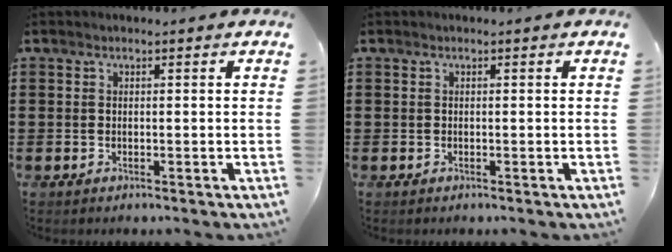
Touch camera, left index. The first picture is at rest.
{"total": 0.0}